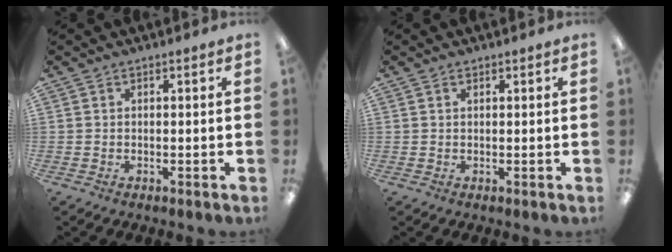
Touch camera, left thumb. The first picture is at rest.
{"total": 0.7, "force": [0.5, 0.4, 0.3], "torque": [-0.007, 0.003, 0.008]}